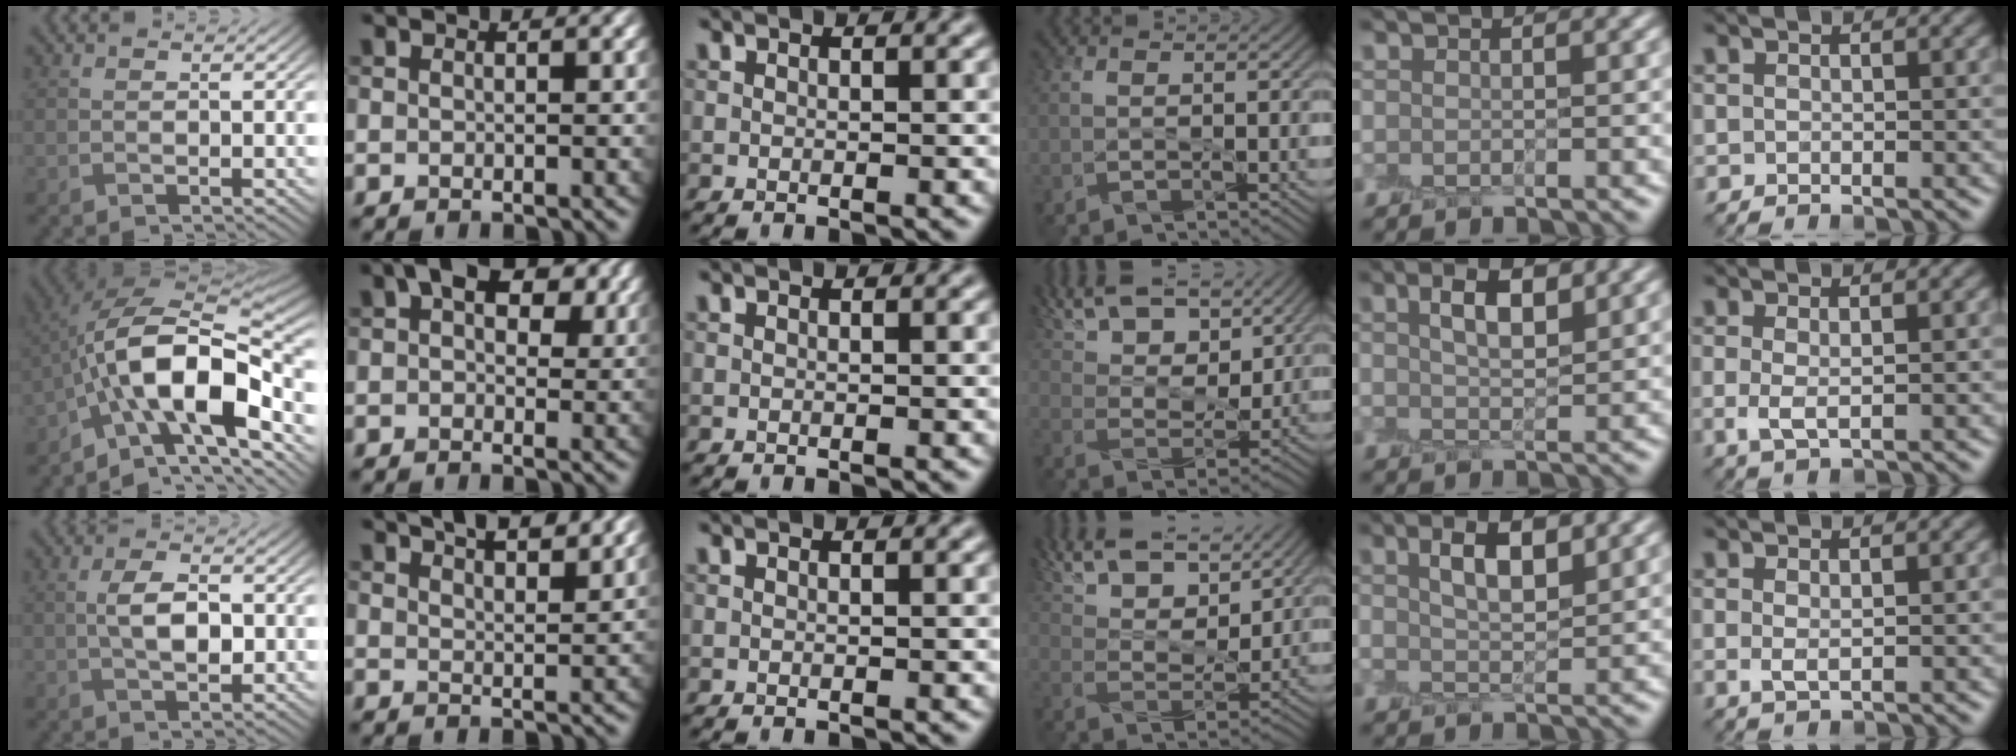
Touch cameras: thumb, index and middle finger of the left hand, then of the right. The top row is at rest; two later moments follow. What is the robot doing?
{"motion": "peel", "object": "shipping label"}